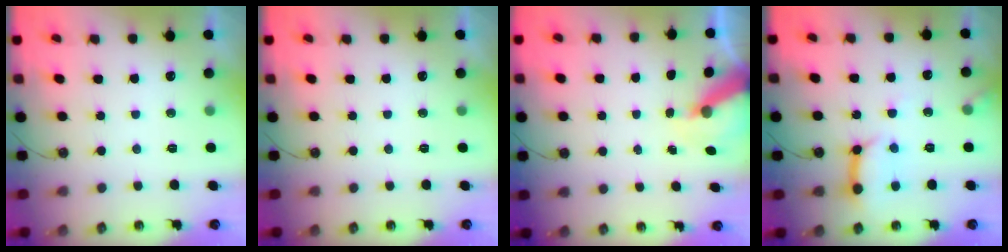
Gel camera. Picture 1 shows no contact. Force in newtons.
{"total": 0.0}
{"total": 7.7, "press": 7.7, "slide": 0.7}
{"total": 12.8, "press": 12.7, "slide": 1.4}